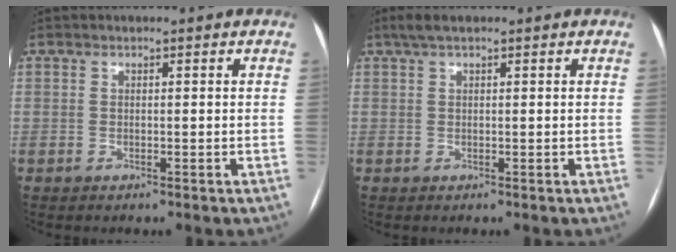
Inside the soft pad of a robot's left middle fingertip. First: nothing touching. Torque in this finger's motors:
{"motor_torque": [0.22, -0.14, 0.02, 0.00]}